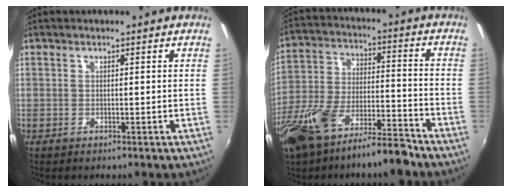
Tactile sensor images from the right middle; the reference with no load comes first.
{"total": 15.6, "force": [-11.2, 4.9, 9.7], "torque": [-0.208, -0.011, -0.197]}